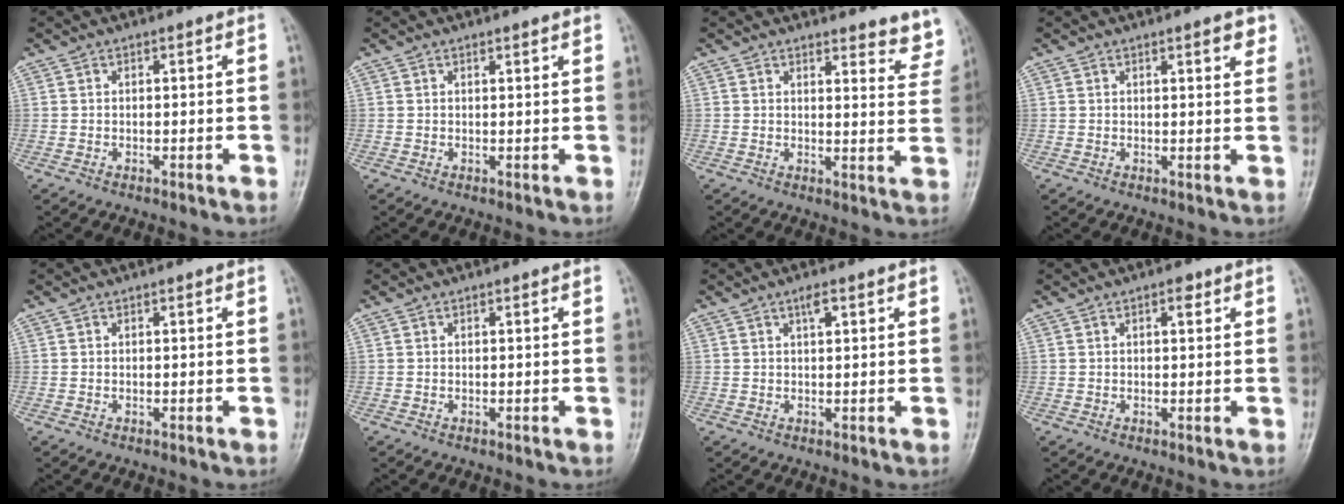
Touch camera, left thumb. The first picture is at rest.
{"total": 1.0, "force": [0.8, 0.1, 0.5], "torque": [-0.005, -0.003, 0.013]}
{"total": 7.0, "force": [6.6, 2.0, 1.5], "torque": [0.018, -0.048, 0.055]}
{"total": 2.8, "force": [1.7, 0.7, 2.1], "torque": [-0.019, -0.008, 0.020]}
{"total": 0.0}
{"total": 0.0}
{"total": 2.2, "force": [1.1, 0.6, 1.8], "torque": [-0.031, 0.002, 0.019]}
{"total": 1.9, "force": [0.9, 0.9, 1.5], "torque": [-0.017, 0.000, 0.010]}